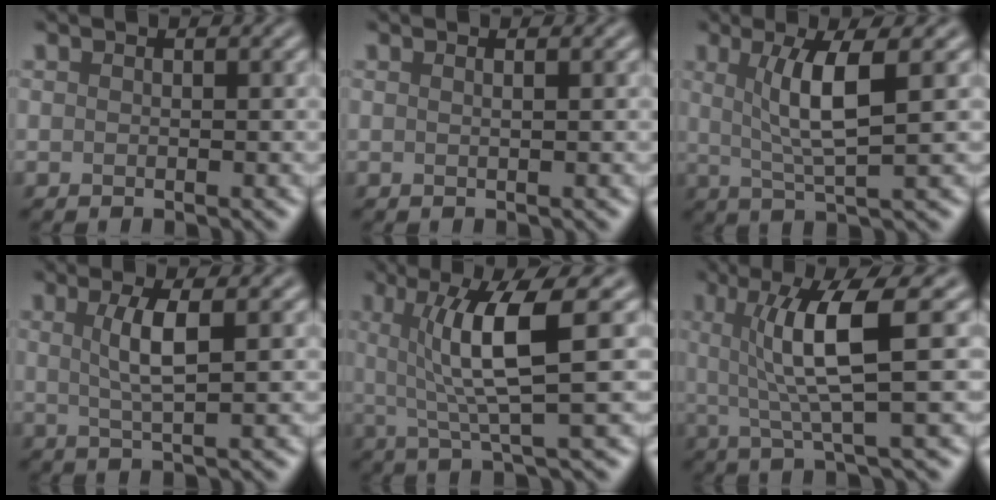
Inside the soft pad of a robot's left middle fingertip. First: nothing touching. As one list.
[{"total": 0.8, "force": [0.3, 0.4, 0.6], "torque": [-0.002, 0.000, -0.004]}, {"total": 5.2, "force": [1.2, 1.0, 4.9], "torque": [-0.089, 0.002, 0.025]}, {"total": 3.4, "force": [0.7, 0.7, 3.2], "torque": [-0.062, 0.000, 0.014]}, {"total": 6.8, "force": [1.2, 1.1, 6.6], "torque": [-0.116, 0.003, 0.023]}, {"total": 6.5, "force": [1.1, 1.1, 6.3], "torque": [-0.116, 0.002, 0.021]}]